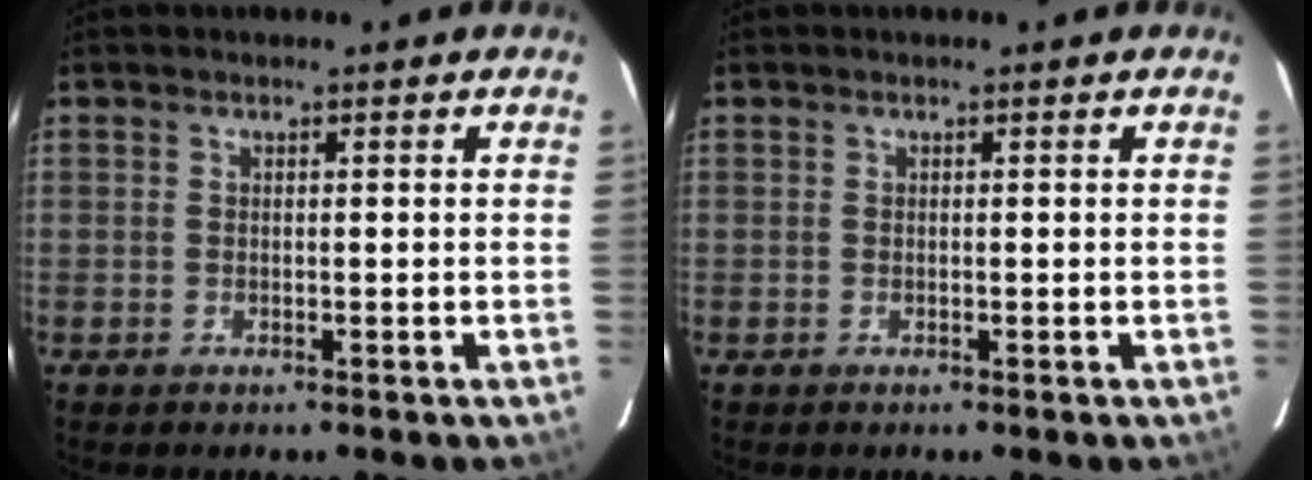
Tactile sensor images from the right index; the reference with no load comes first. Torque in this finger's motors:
{"motor_torque": [0.00, 0.00, 0.00, 0.00]}